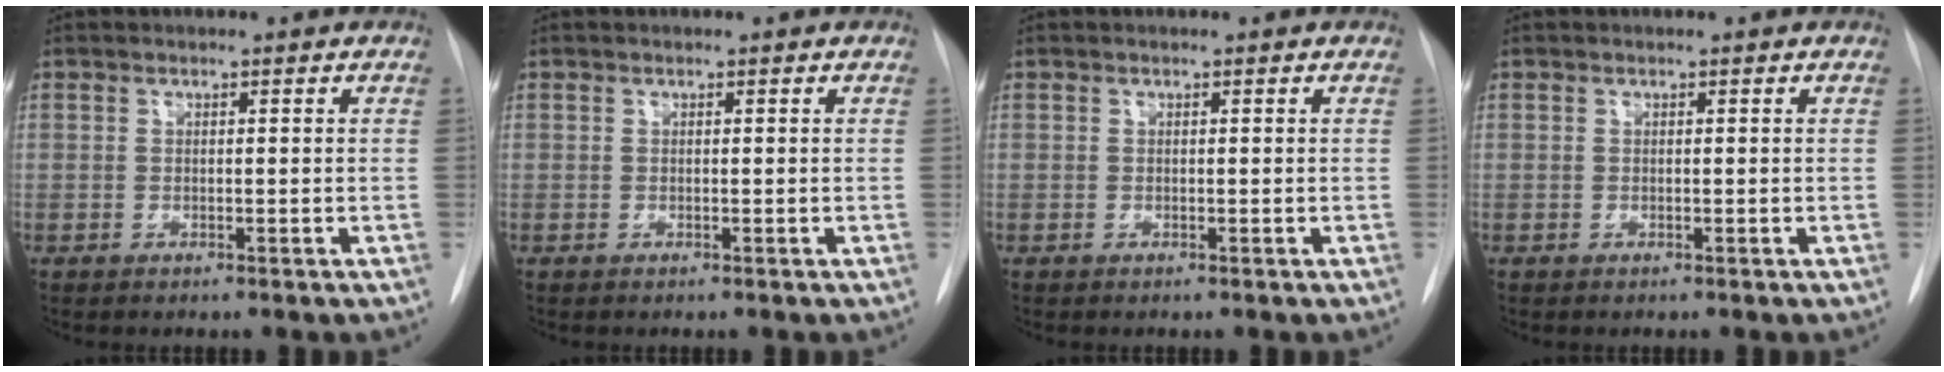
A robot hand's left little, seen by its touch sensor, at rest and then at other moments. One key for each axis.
{"total": 0.0}
{"total": 0.0}
{"total": 0.0}